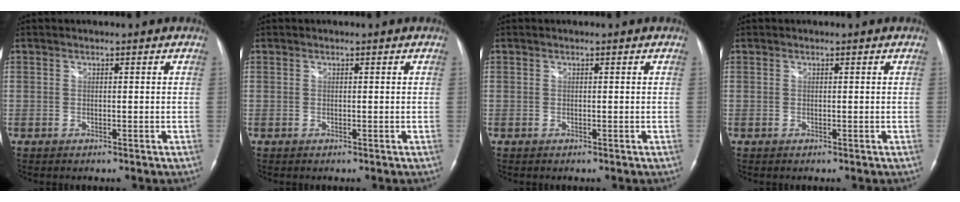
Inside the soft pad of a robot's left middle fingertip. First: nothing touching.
{"total": 0.0}
{"total": 0.0}
{"total": 0.0}